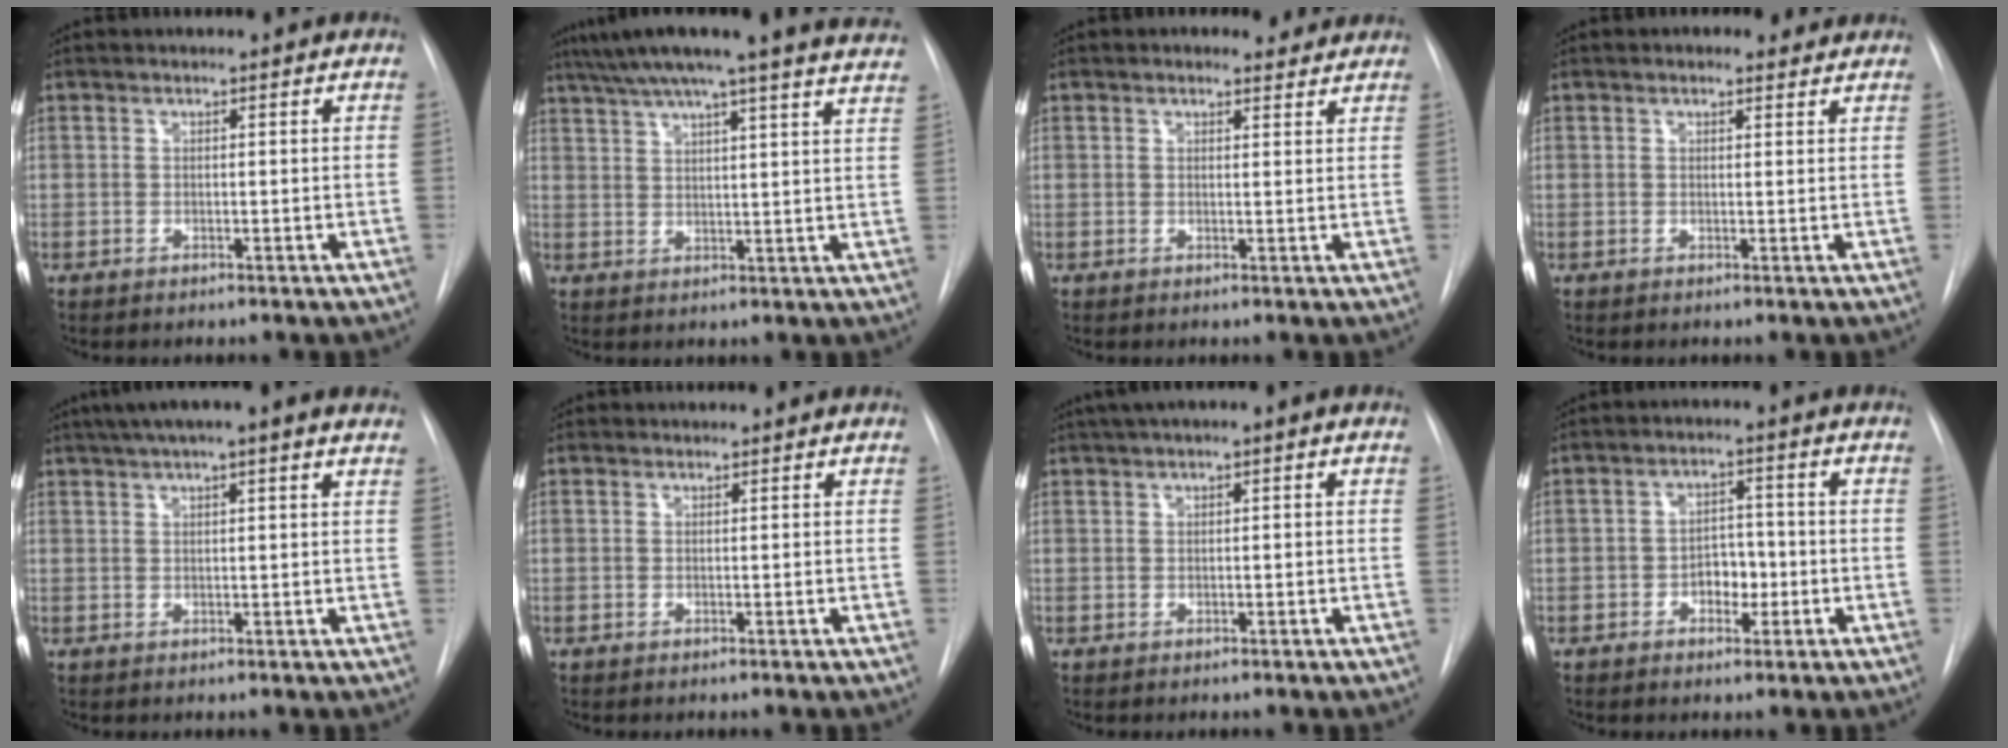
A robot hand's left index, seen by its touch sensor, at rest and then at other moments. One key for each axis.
{"total": 23.5, "fx": 20.6, "fy": 0.1, "fz": 11.2, "tx": -0.182, "ty": -0.010, "tz": 0.258}
{"total": 2.6, "fx": 2.1, "fy": 1.2, "fz": 0.8, "tx": -0.013, "ty": 0.006, "tz": 0.023}
{"total": 2.2, "fx": 1.7, "fy": 1.1, "fz": 1.0, "tx": -0.016, "ty": 0.010, "tz": 0.019}
{"total": 10.1, "fx": 7.2, "fy": 1.0, "fz": 7.0, "tx": -0.113, "ty": 0.045, "tz": 0.097}
{"total": 0.0}
{"total": 3.2, "fx": 1.3, "fy": 0.6, "fz": 2.8, "tx": -0.048, "ty": 0.020, "tz": 0.020}
{"total": 4.3, "fx": -1.4, "fy": 2.8, "fz": 3.0, "tx": -0.040, "ty": 0.009, "tz": -0.021}